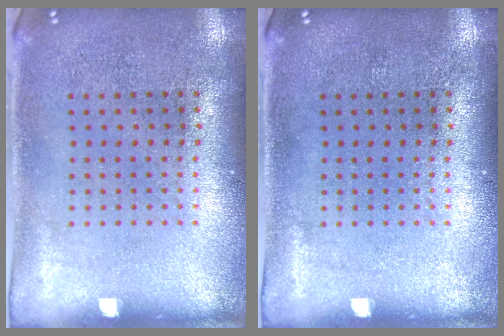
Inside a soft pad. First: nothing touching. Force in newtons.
{"total": 0.0}